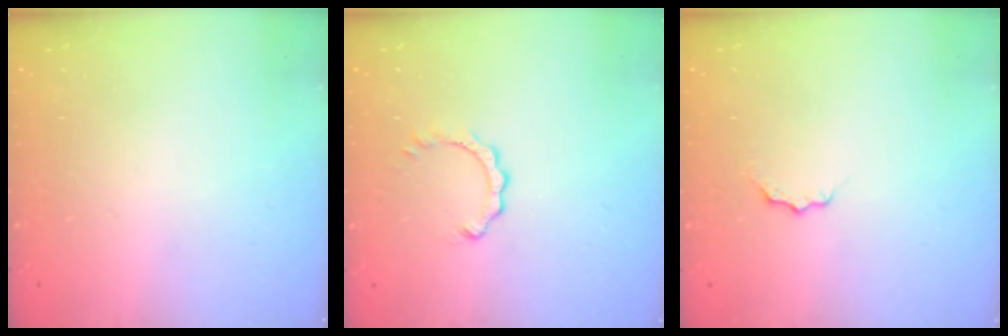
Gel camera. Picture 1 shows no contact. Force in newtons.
{"total": 1.0, "press": 1.0, "slide": 0.2}
{"total": 3.2, "press": 3.2, "slide": 0.4}